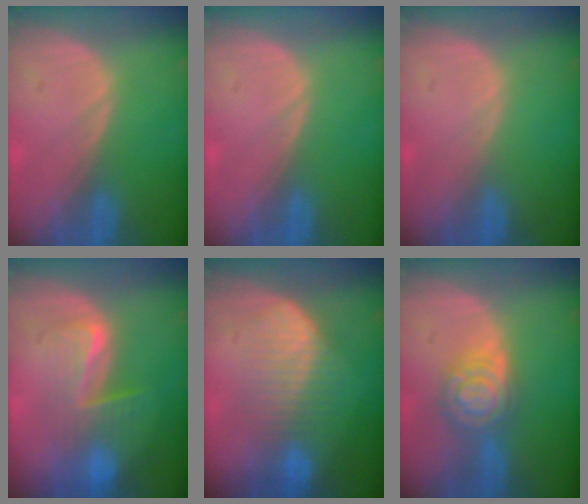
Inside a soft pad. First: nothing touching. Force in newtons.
{"total": 0.0}
{"total": 0.0}
{"total": 6.5, "press": 6.4, "slide": 1.3}
{"total": 6.8, "press": 6.6, "slide": 1.5}
{"total": 6.6, "press": 6.6, "slide": 0.4}